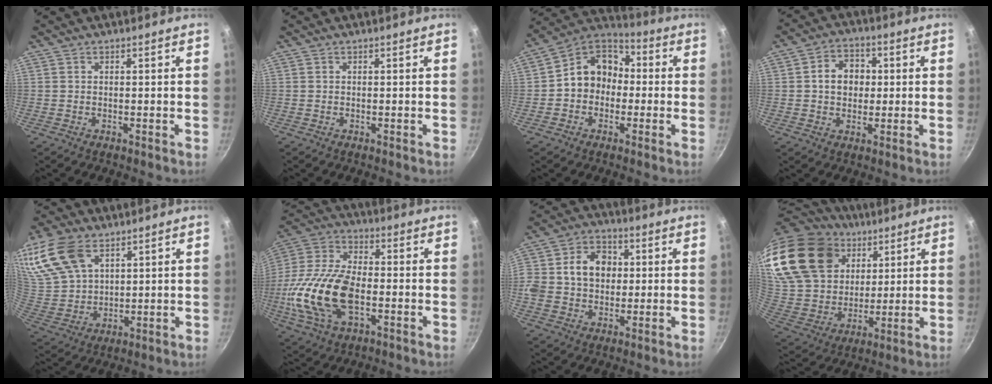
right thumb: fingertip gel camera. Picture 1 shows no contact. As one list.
[{"total": 0.0}, {"total": 11.9, "force": [-0.8, 9.8, 6.7], "torque": [-0.064, 0.045, -0.035]}, {"total": 7.4, "force": [0.7, 6.0, 4.3], "torque": [-0.039, 0.011, 0.003]}, {"total": 16.5, "force": [8.5, 10.2, 9.8], "torque": [-0.197, -0.013, 0.182]}, {"total": 20.2, "force": [-3.9, 11.3, 16.3], "torque": [-0.323, 0.029, -0.079]}, {"total": 12.3, "force": [1.2, 10.0, 7.1], "torque": [-0.105, 0.020, 0.004]}, {"total": 28.8, "force": [15.7, 19.9, 13.6], "torque": [-0.272, -0.031, 0.307]}]